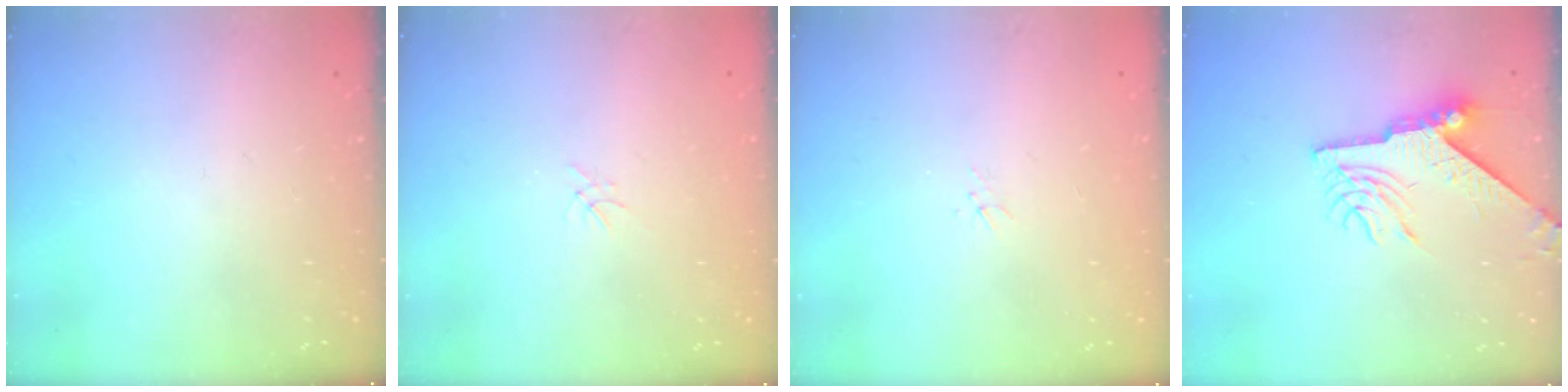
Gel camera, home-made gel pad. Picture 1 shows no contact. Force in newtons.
{"total": 0.0}
{"total": 1.5, "press": 1.5, "slide": 0.2}
{"total": 9.4, "press": 9.3, "slide": 0.8}